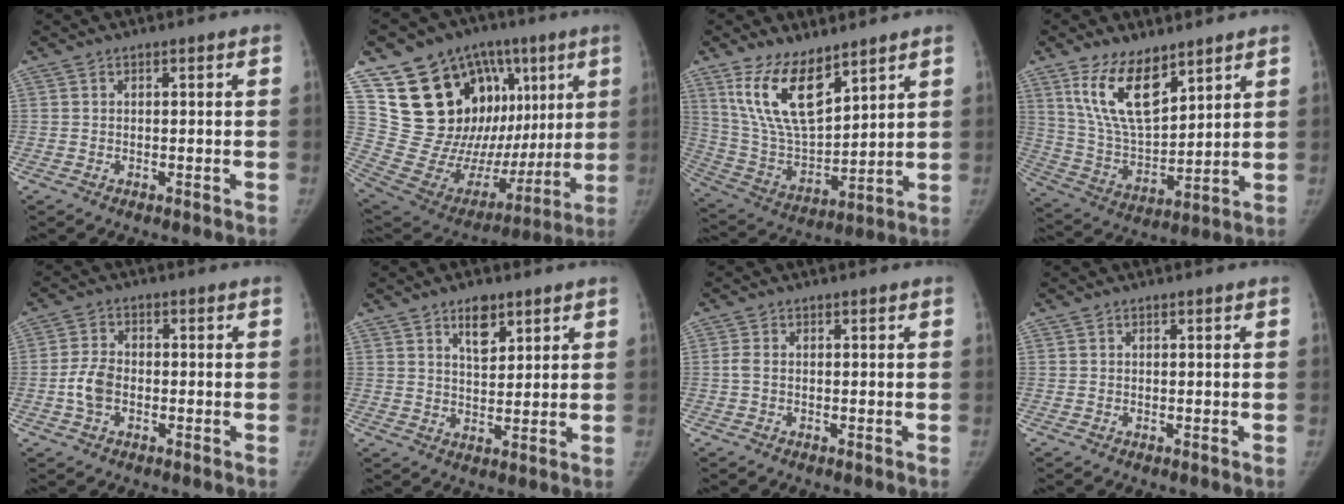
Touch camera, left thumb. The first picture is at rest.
{"total": 30.3, "force": [9.7, 19.4, 21.2], "torque": [-0.271, 0.023, 0.188]}
{"total": 15.2, "force": [9.5, 6.5, 10.0], "torque": [-0.162, -0.053, 0.201]}
{"total": 14.2, "force": [8.7, 6.3, 9.2], "torque": [-0.143, -0.049, 0.181]}
{"total": 5.2, "force": [-1.2, 3.5, 3.6], "torque": [-0.070, 0.012, -0.027]}
{"total": 5.7, "force": [3.5, 2.9, 3.4], "torque": [-0.035, -0.023, 0.057]}
{"total": 1.4, "force": [-0.2, 0.8, 1.1], "torque": [-0.026, -0.001, -0.005]}
{"total": 0.0}